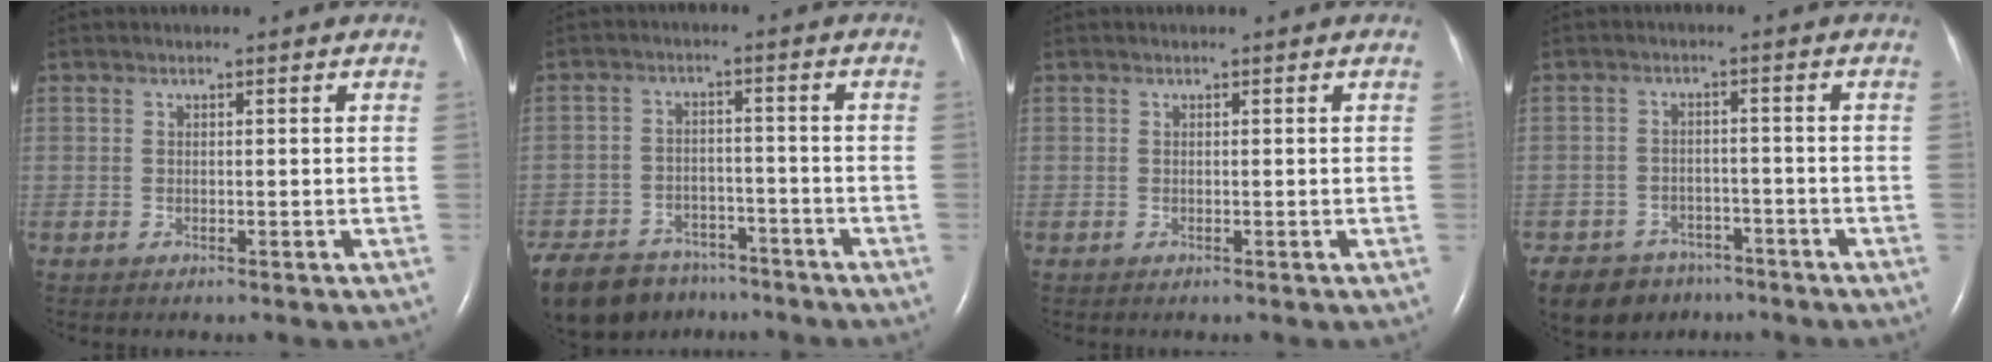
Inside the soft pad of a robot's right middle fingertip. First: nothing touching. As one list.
[{"total": 16.0, "force": [-12.6, 8.1, 5.8], "torque": [-0.148, -0.011, -0.185]}, {"total": 0.0}, {"total": 9.2, "force": [-7.0, 5.6, 2.0], "torque": [-0.040, 0.000, -0.104]}]